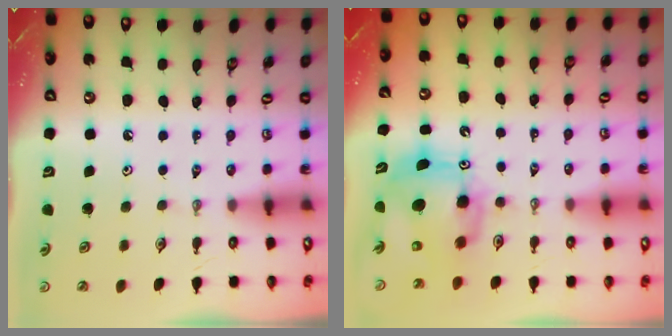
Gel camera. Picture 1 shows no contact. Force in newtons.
{"total": 10.8, "press": 10.8, "slide": 0.9}